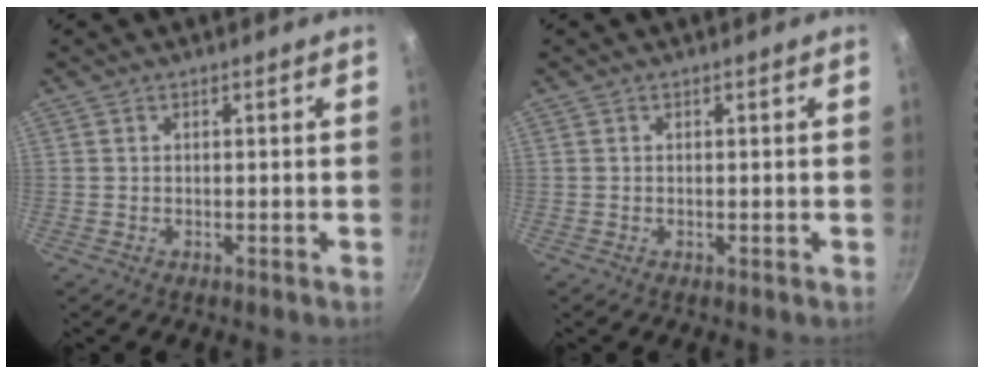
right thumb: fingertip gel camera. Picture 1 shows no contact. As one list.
[{"total": 0.0}]